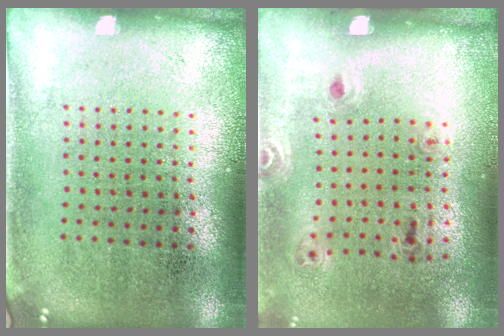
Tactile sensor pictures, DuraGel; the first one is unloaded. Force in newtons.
{"total": 1.3, "press": 0.8, "slide": 1.1}